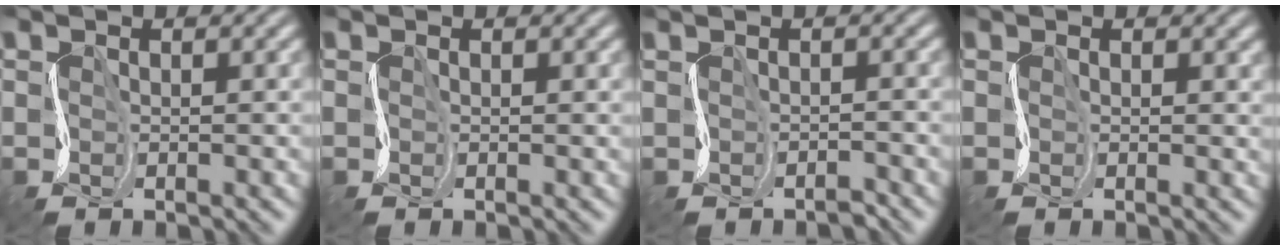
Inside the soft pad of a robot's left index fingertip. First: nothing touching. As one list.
[{"total": 0.0}, {"total": 1.0, "force": [-0.7, 0.3, 0.7], "torque": [-0.009, -0.005, -0.013]}, {"total": 1.0, "force": [0.5, 0.8, 0.5], "torque": [-0.014, -0.001, 0.007]}]